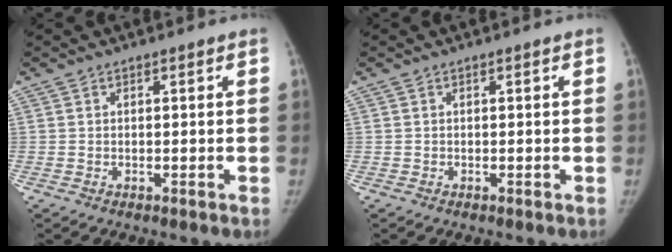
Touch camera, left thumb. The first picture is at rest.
{"total": 0.0}